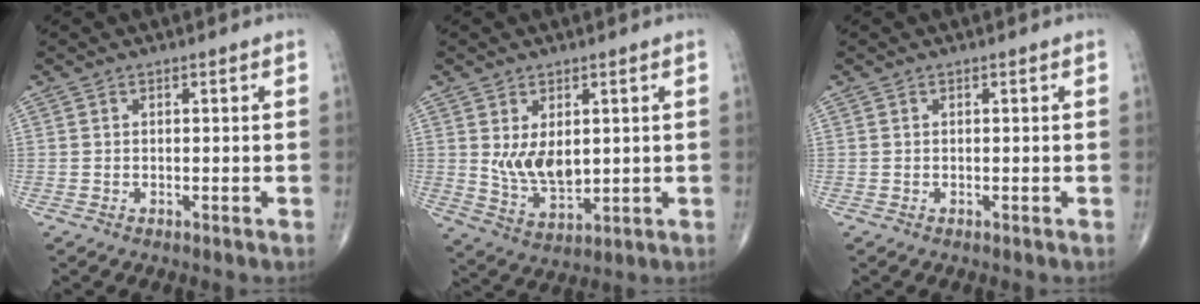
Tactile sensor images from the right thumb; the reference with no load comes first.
{"total": 8.0, "force": [1.3, 4.7, 6.3], "torque": [-0.097, -0.020, 0.039]}
{"total": 0.0}